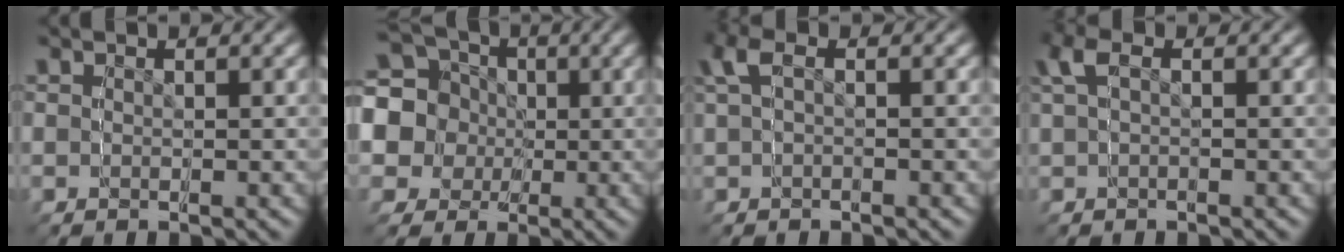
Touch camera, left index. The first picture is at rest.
{"total": 15.7, "force": [2.5, 13.8, 7.0], "torque": [-0.136, -0.023, 0.037]}
{"total": 1.6, "force": [-0.6, 0.1, 1.4], "torque": [-0.044, 0.001, 0.001]}
{"total": 1.5, "force": [-0.3, 0.4, 1.4], "torque": [-0.044, 0.000, 0.005]}